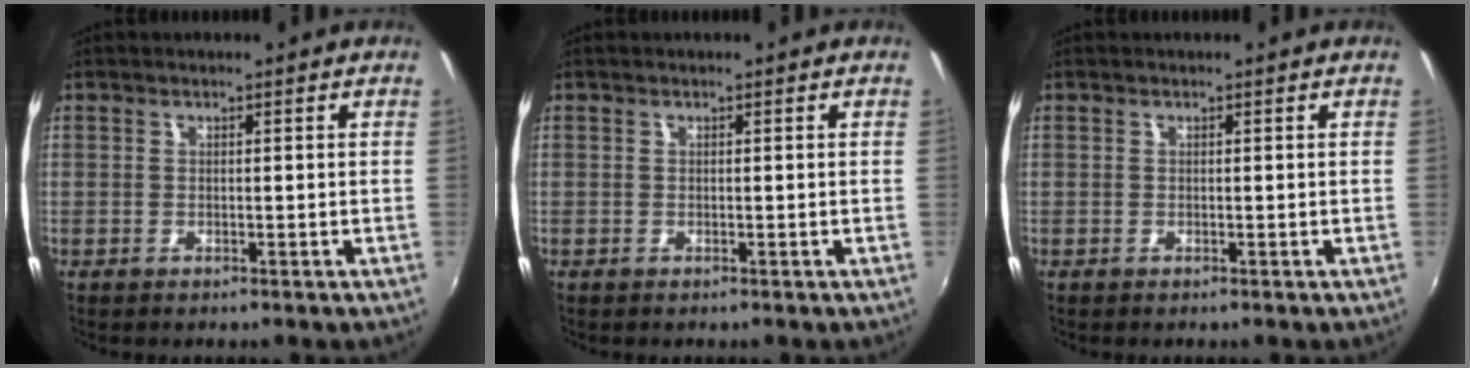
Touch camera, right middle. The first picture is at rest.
{"total": 0.0}
{"total": 0.0}